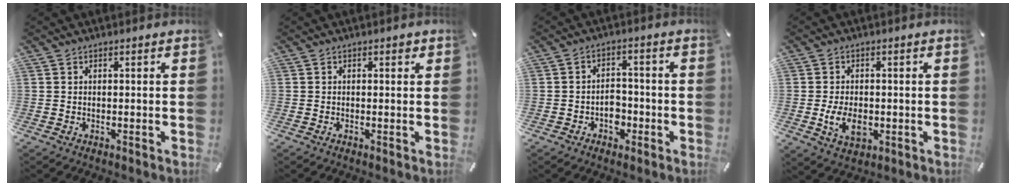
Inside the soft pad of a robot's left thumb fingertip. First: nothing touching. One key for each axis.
{"total": 0.6, "fx": 0.1, "fy": 0.3, "fz": 0.5, "tx": -0.003, "ty": 0.000, "tz": 0.000}
{"total": 5.0, "fx": -2.1, "fy": 3.8, "fz": 2.4, "tx": -0.033, "ty": 0.006, "tz": -0.036}
{"total": 6.9, "fx": -1.3, "fy": 4.7, "fz": 4.8, "tx": -0.099, "ty": -0.009, "tz": -0.026}